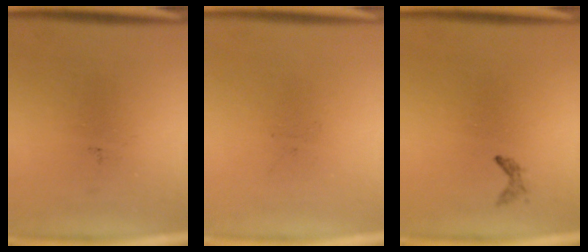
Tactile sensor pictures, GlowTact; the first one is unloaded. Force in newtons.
{"total": 0.0}
{"total": 0.7}